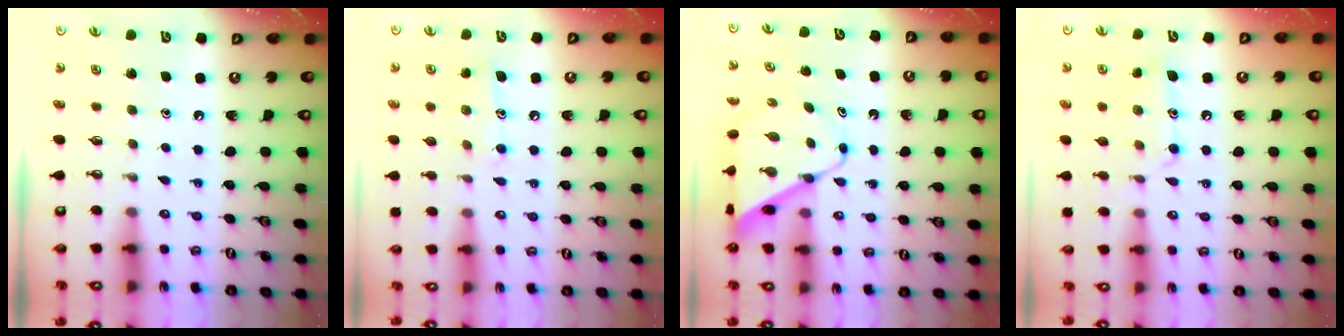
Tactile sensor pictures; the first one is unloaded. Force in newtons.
{"total": 9.1, "press": 9.1, "slide": 0.6}
{"total": 8.4, "press": 8.4, "slide": 0.4}
{"total": 11.7, "press": 11.6, "slide": 0.6}